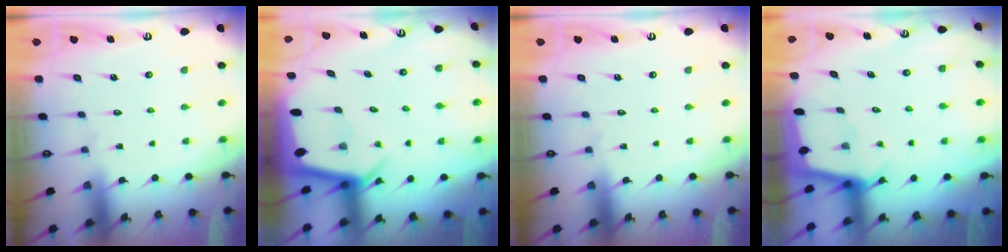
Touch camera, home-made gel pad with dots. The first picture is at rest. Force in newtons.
{"total": 4.0, "press": 4.0, "slide": 0.3}
{"total": 0.0}
{"total": 1.5, "press": 1.5, "slide": 0.2}